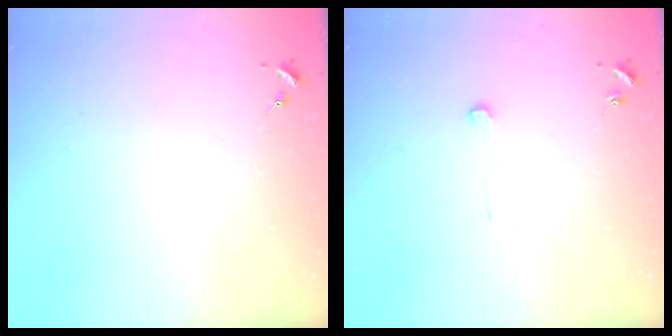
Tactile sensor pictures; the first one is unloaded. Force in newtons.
{"total": 2.9, "press": 2.9, "slide": 0.2}